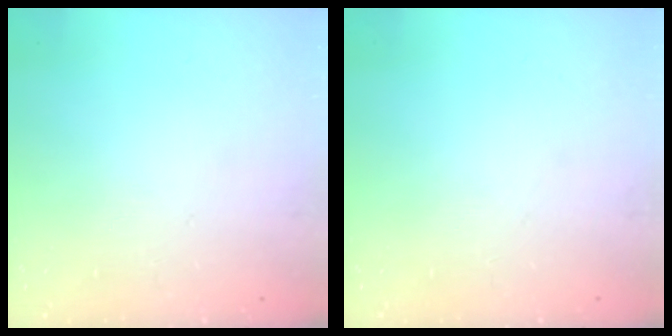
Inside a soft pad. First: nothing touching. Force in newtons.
{"total": 0.0}